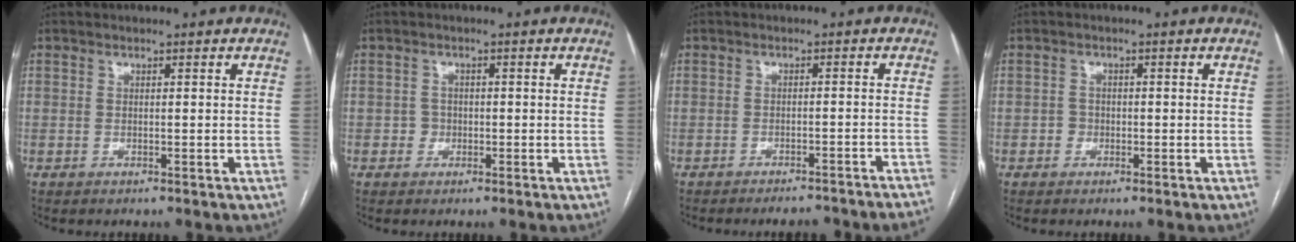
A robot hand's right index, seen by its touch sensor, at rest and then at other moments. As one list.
[{"total": 1.5, "force": [-0.4, 1.4, 0.2], "torque": [0.007, 0.008, -0.008]}, {"total": 12.2, "force": [-11.6, -0.3, 3.7], "torque": [-0.027, -0.005, -0.132]}, {"total": 1.2, "force": [-0.5, 1.1, 0.2], "torque": [0.006, 0.007, -0.010]}]